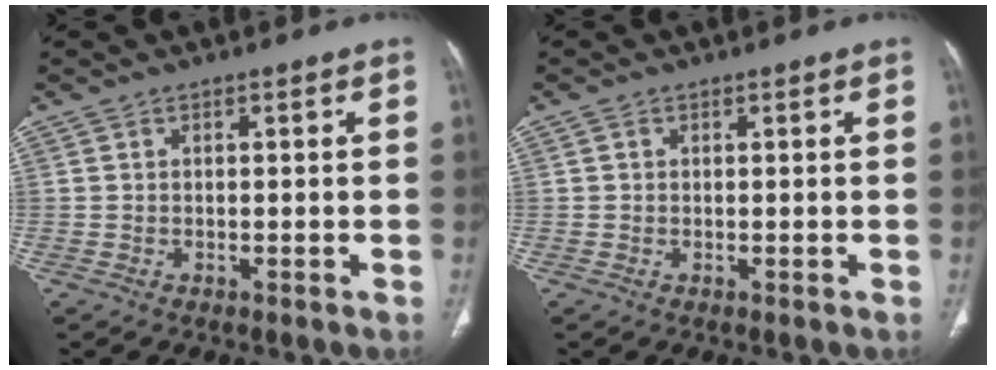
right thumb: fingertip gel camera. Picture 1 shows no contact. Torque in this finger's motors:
{"motor_torque": [-0.49, 0.23, -0.38, 0.28, -0.04]}